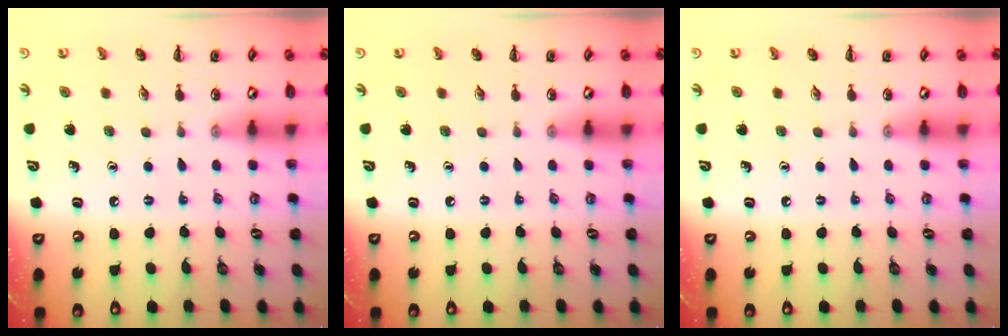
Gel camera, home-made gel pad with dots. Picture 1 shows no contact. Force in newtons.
{"total": 0.0}
{"total": 0.0}